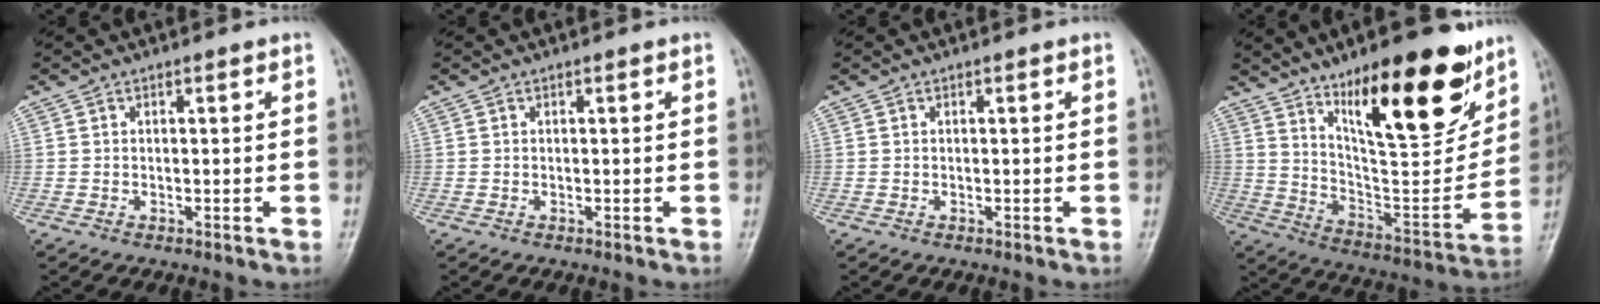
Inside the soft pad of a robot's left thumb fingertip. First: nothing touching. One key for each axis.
{"total": 0.0}
{"total": 0.0}
{"total": 24.8, "fx": 14.5, "fy": 7.8, "fz": 18.5, "tx": -0.238, "ty": -0.076, "tz": 0.240}